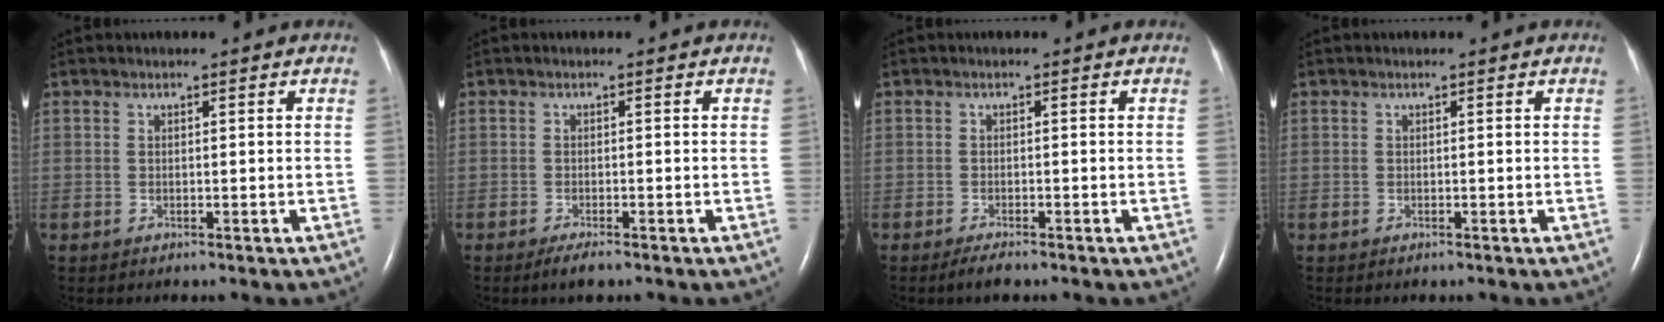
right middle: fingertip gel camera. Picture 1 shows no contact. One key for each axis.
{"total": 2.0, "fx": -1.4, "fy": 0.3, "fz": 1.4, "tx": -0.031, "ty": -0.005, "tz": -0.025}
{"total": 1.9, "fx": -1.5, "fy": 0.3, "fz": 1.1, "tx": -0.030, "ty": -0.005, "tz": -0.026}
{"total": 0.0}